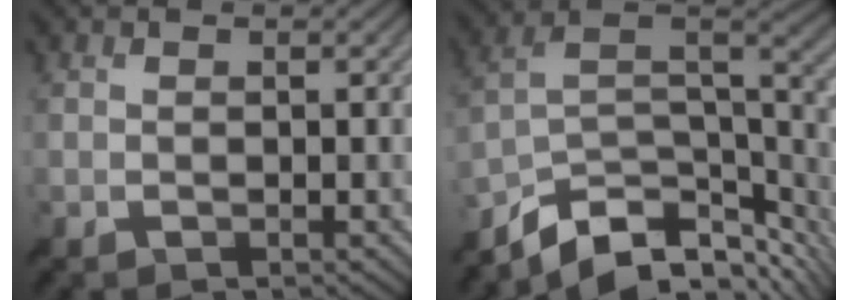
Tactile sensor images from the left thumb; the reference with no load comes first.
{"total": 12.0, "force": [-8.3, 5.1, 7.0], "torque": [-0.146, -0.002, -0.137]}